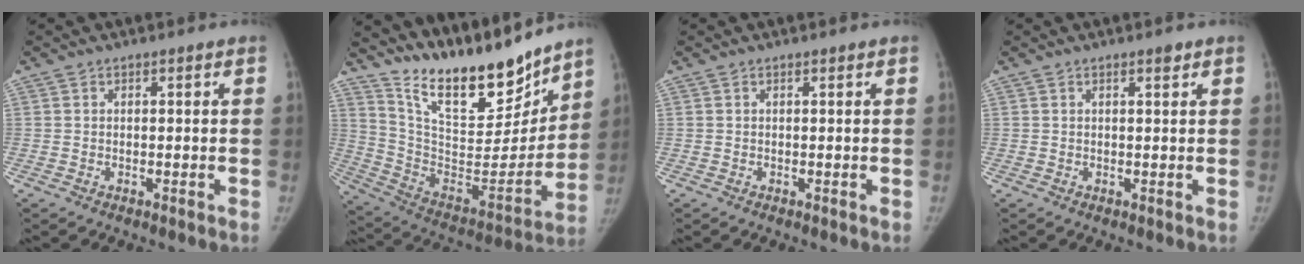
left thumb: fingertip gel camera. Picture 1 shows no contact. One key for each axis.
{"total": 23.5, "fx": 19.4, "fy": 6.8, "fz": 11.5, "tx": -0.137, "ty": -0.115, "tz": 0.334}
{"total": 0.0}
{"total": 1.1, "fx": 0.7, "fy": 0.2, "fz": 0.8, "tx": -0.010, "ty": -0.004, "tz": 0.012}